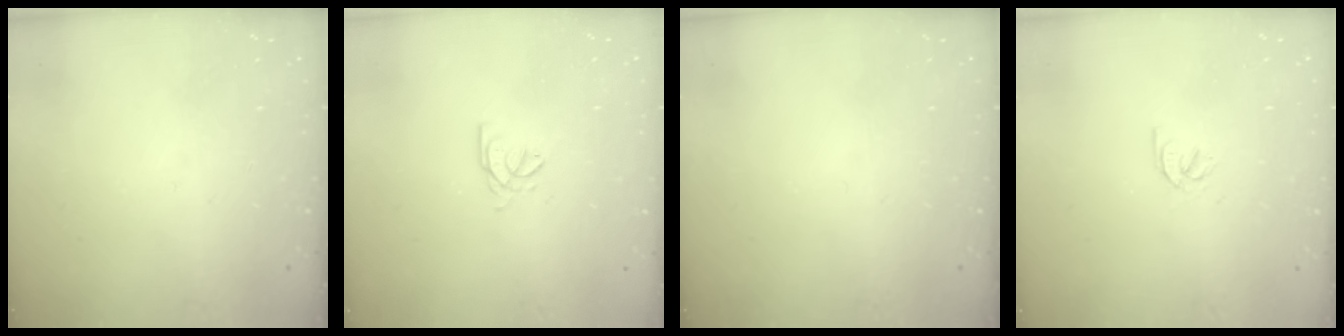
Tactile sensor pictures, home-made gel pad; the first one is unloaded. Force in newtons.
{"total": 2.4, "press": 2.4, "slide": 0.1}
{"total": 0.0}
{"total": 2.2, "press": 2.2, "slide": 0.2}